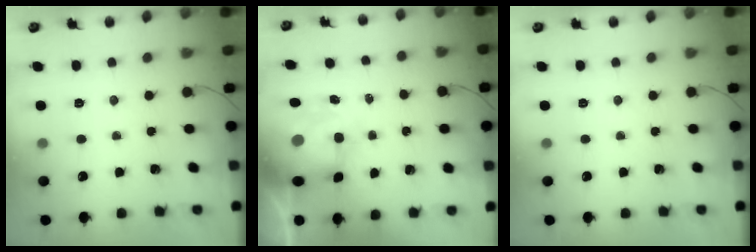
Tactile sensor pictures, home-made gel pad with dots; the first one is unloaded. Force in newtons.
{"total": 7.9, "press": 7.8, "slide": 1.4}
{"total": 0.0}